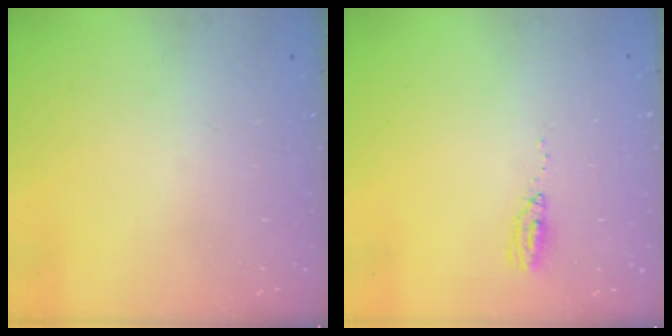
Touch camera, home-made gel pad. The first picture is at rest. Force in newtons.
{"total": 9.3, "press": 5.1, "slide": 7.7}